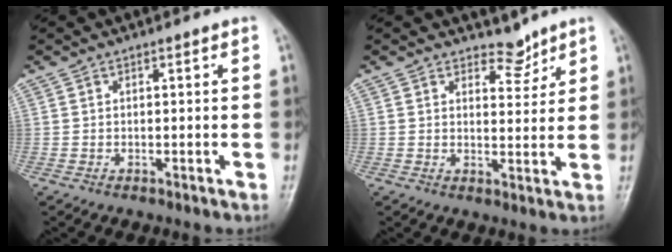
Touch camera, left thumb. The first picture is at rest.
{"total": 3.6, "force": [3.2, 1.7, 0.6], "torque": [0.010, -0.027, 0.050]}